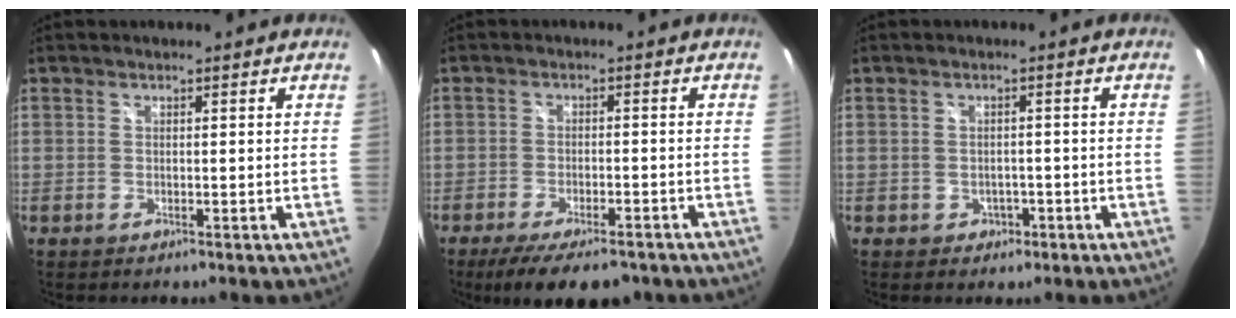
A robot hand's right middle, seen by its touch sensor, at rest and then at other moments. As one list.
[{"total": 10.0, "force": [-7.7, 2.7, 5.8], "torque": [-0.121, -0.026, -0.120]}, {"total": 2.8, "force": [-1.0, 2.5, 0.7], "torque": [-0.018, 0.006, -0.004]}]